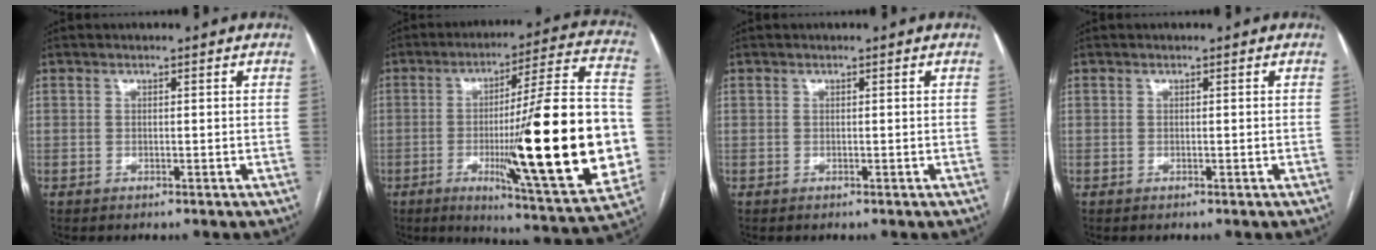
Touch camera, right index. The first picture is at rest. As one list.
[{"total": 28.0, "force": [-4.3, 1.8, 27.6], "torque": [-0.350, -0.005, -0.066]}, {"total": 0.0}, {"total": 0.0}]